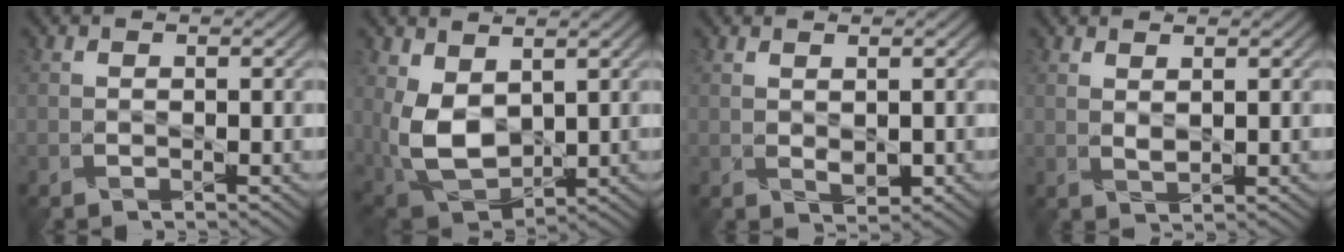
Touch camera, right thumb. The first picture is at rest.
{"total": 8.4, "force": [1.8, 5.4, 6.1], "torque": [-0.159, -0.010, 0.039]}
{"total": 1.4, "force": [0.4, 0.6, 1.2], "torque": [-0.027, -0.004, 0.013]}
{"total": 1.4, "force": [1.1, 0.0, 0.8], "torque": [-0.025, 0.001, 0.024]}